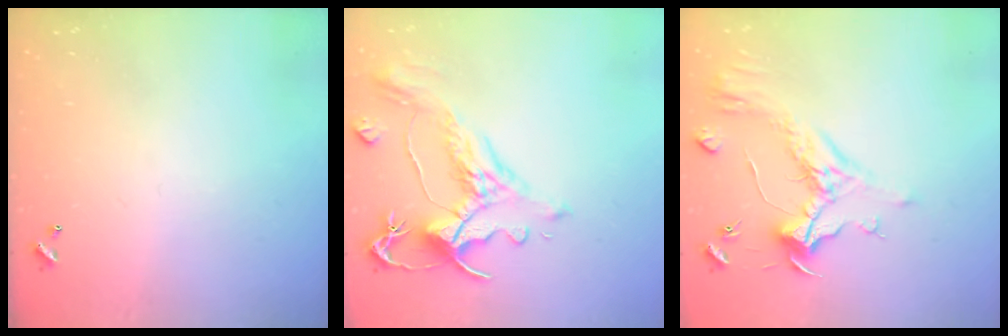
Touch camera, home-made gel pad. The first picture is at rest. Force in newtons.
{"total": 1.5, "press": 0.3, "slide": 1.5}
{"total": 1.1, "press": 0.2, "slide": 1.1}